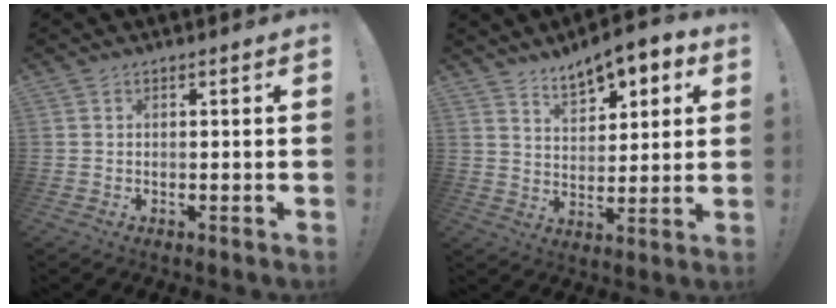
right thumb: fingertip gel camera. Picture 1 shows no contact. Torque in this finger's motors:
{"motor_torque": [0.05, 0.10, 0.03, 0.15, 0.09]}